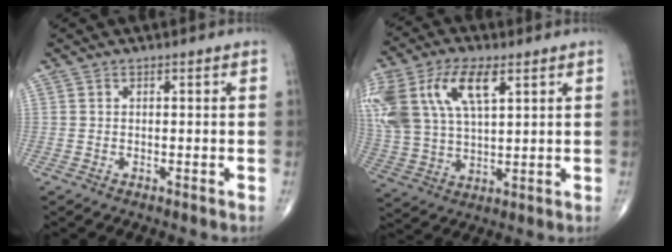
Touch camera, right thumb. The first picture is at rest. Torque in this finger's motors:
{"motor_torque": [0.38, 1.23, 1.58, 0.56, 0.15]}